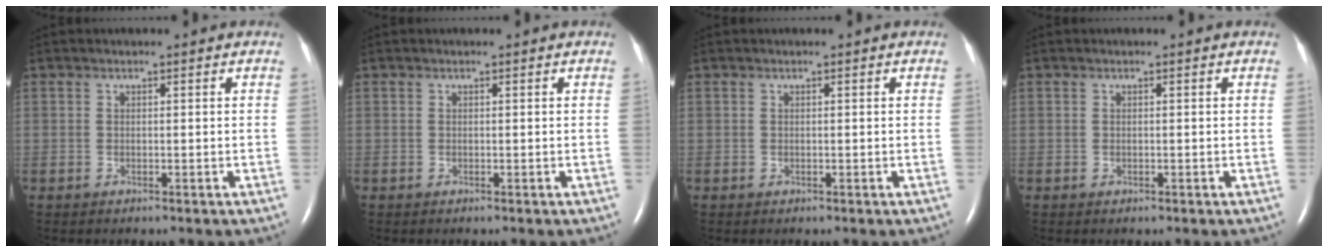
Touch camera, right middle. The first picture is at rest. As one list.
[{"total": 0.0}, {"total": 0.0}, {"total": 0.0}]